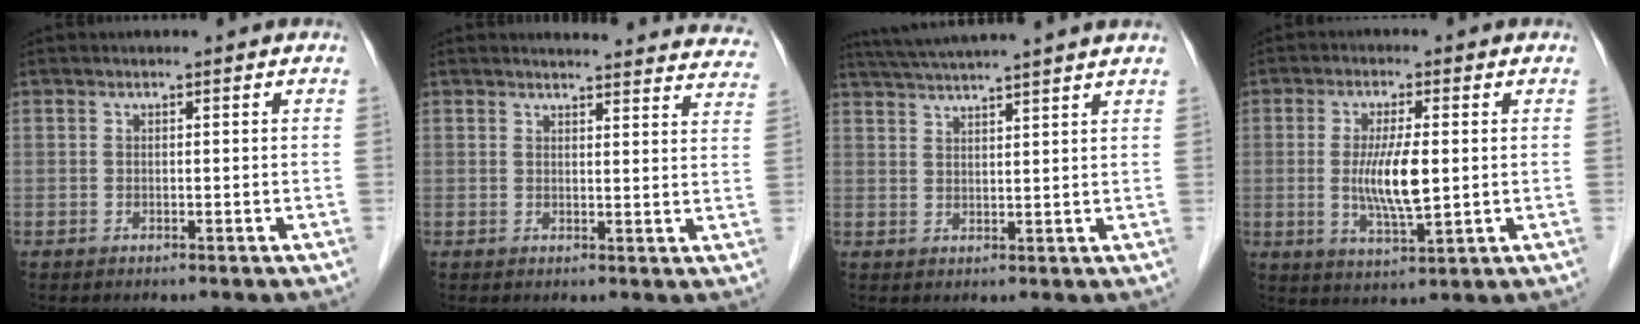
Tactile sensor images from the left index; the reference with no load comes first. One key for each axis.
{"total": 20.1, "fx": 19.5, "fy": 3.1, "fz": 3.9, "tx": -0.029, "ty": -0.058, "tz": 0.201}
{"total": 11.5, "fx": 10.2, "fy": -1.2, "fz": 5.2, "tx": -0.093, "ty": 0.029, "tz": 0.143}
{"total": 7.4, "fx": 0.1, "fy": 1.3, "fz": 7.2, "tx": -0.146, "ty": -0.014, "tz": 0.002}